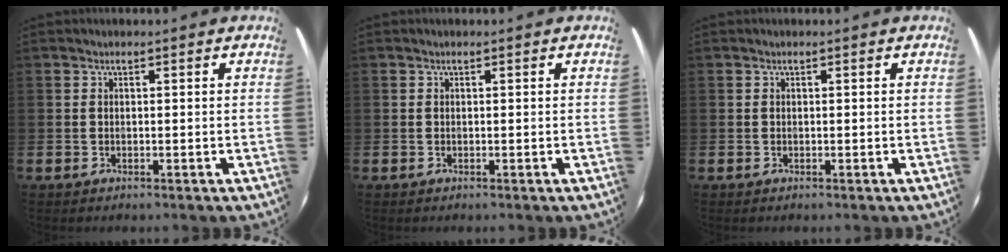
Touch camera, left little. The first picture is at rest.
{"total": 0.0}
{"total": 0.0}